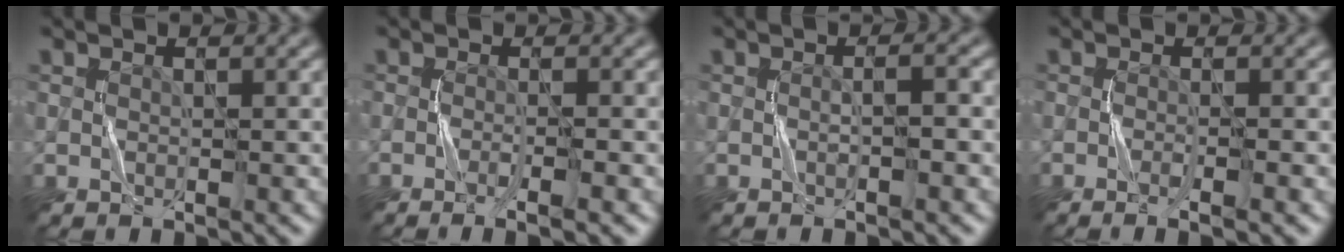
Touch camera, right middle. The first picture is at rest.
{"total": 3.0, "force": [-1.4, 0.5, 2.6], "torque": [-0.036, -0.001, -0.031]}
{"total": 2.2, "force": [-0.1, 0.6, 2.1], "torque": [-0.010, 0.000, -0.017]}
{"total": 2.4, "force": [-1.0, 0.5, 2.1], "torque": [-0.027, -0.001, -0.023]}